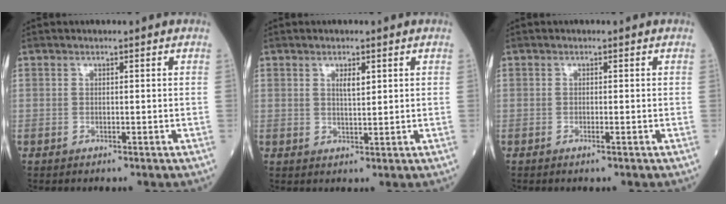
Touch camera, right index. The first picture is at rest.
{"total": 2.4, "force": [1.0, 0.6, 2.0], "torque": [-0.038, -0.001, 0.019]}
{"total": 0.8, "force": [-0.4, -0.1, 0.7], "torque": [-0.015, -0.001, -0.006]}